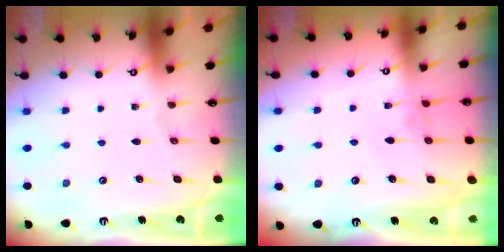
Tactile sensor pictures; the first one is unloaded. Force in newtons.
{"total": 1.4, "press": 1.3, "slide": 0.2}